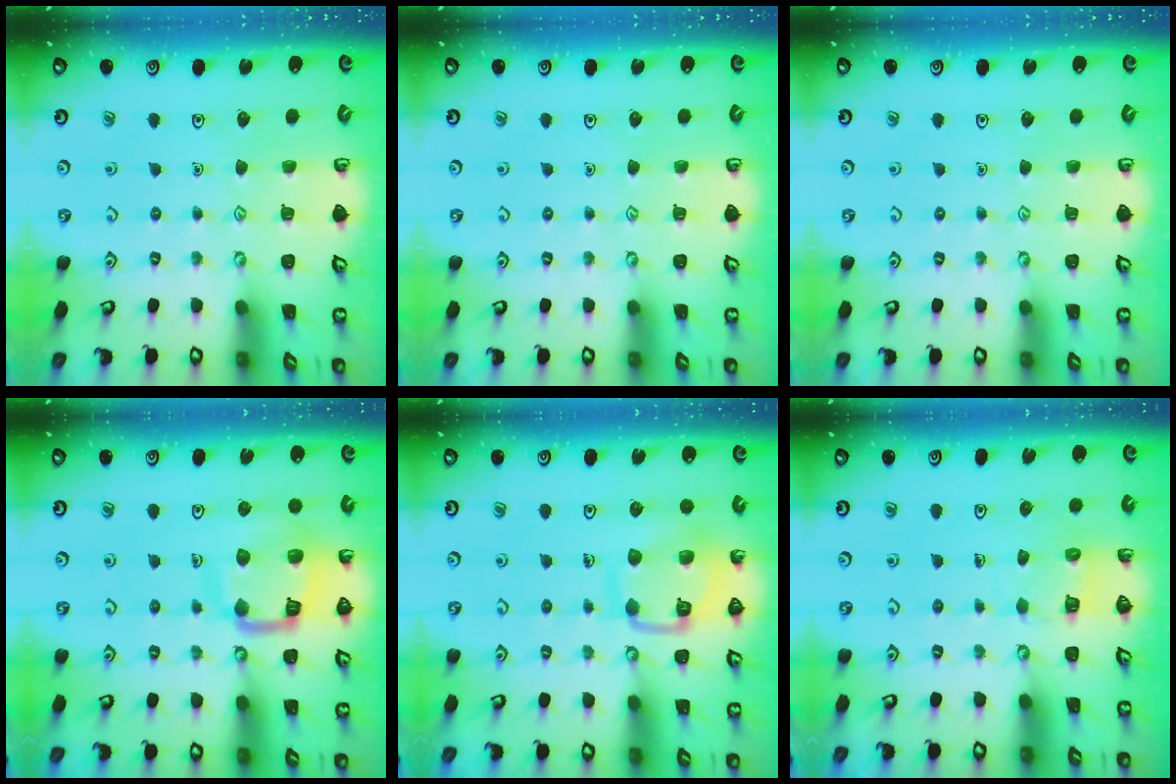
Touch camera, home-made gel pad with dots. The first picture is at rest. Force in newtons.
{"total": 0.0}
{"total": 0.0}
{"total": 13.1, "press": 13.0, "slide": 1.5}
{"total": 11.9, "press": 11.8, "slide": 1.0}
{"total": 4.7, "press": 4.7, "slide": 0.4}